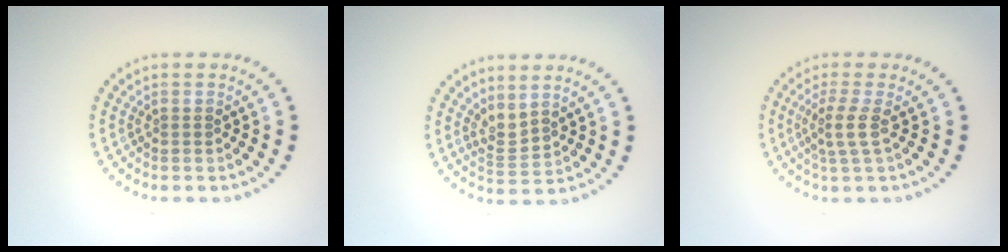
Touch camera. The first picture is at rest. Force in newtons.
{"total": 2.2, "press": 1.4, "slide": 1.7}
{"total": 2.2, "press": 1.6, "slide": 1.5}